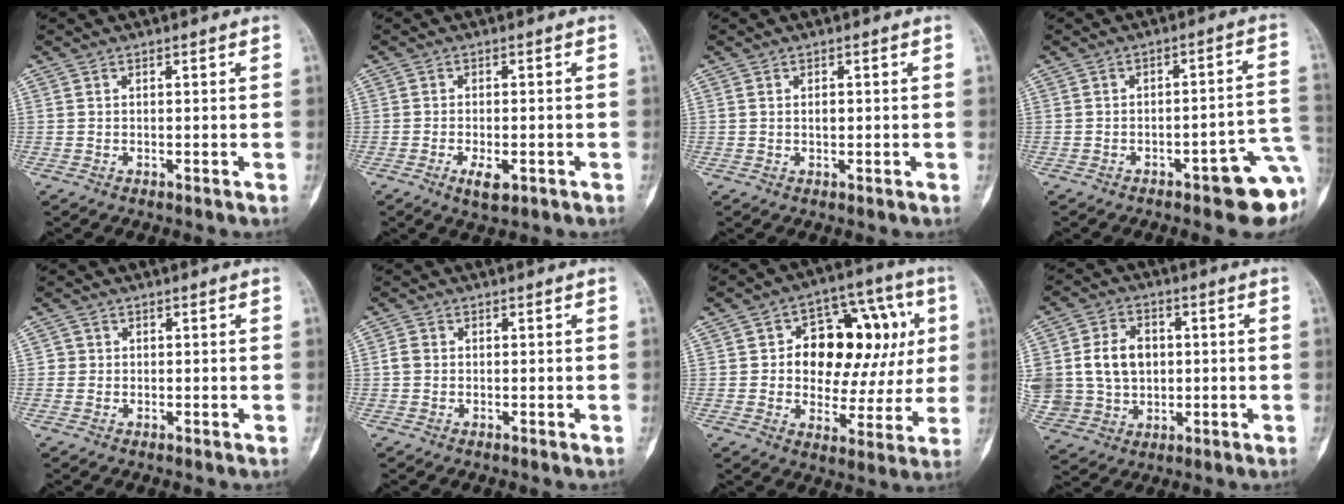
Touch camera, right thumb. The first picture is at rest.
{"total": 4.0, "force": [-1.8, 1.8, 3.2], "torque": [-0.052, 0.001, -0.024]}
{"total": 0.8, "force": [0.0, 0.5, 0.7], "torque": [-0.007, 0.000, 0.002]}
{"total": 12.1, "force": [-4.7, 3.6, 10.5], "torque": [-0.096, 0.036, -0.050]}
{"total": 1.4, "force": [0.0, 1.4, 0.1], "torque": [0.008, 0.005, -0.002]}
{"total": 1.8, "force": [-0.1, 1.5, 1.0], "torque": [-0.017, 0.005, -0.004]}
{"total": 20.6, "force": [3.9, 12.4, 15.9], "torque": [-0.164, 0.027, 0.061]}
{"total": 14.3, "force": [1.1, 11.7, 8.1], "torque": [-0.148, 0.013, 0.037]}